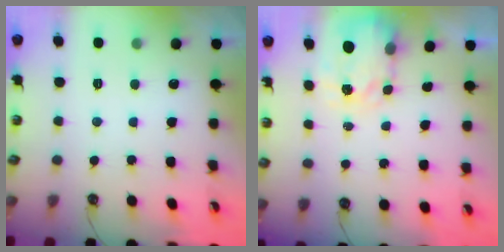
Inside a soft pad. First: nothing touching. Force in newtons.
{"total": 3.5, "press": 3.5, "slide": 0.5}